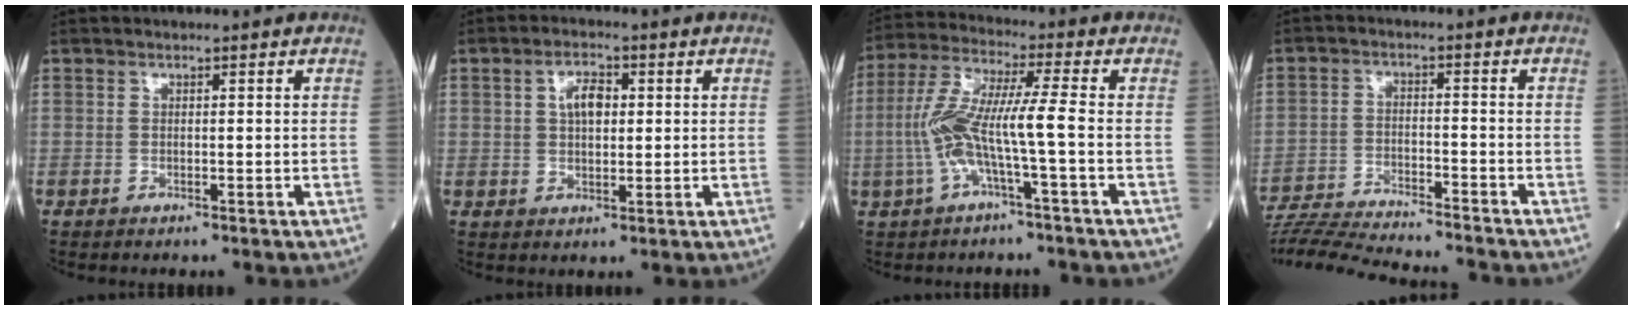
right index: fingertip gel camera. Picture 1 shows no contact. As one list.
[{"total": 4.4, "force": [1.1, 2.2, 3.7], "torque": [-0.068, 0.009, 0.019]}, {"total": 9.4, "force": [-2.1, 0.1, 9.2], "torque": [-0.201, 0.023, -0.045]}, {"total": 16.2, "force": [-15.2, 0.4, 5.6], "torque": [-0.103, -0.015, -0.240]}]